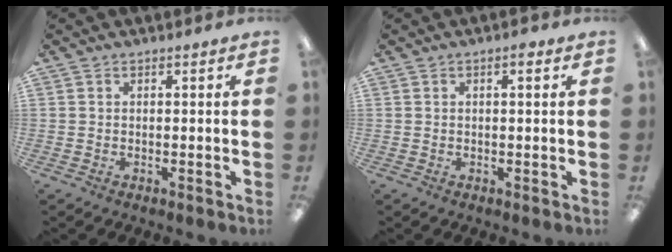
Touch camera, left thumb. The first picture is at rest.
{"total": 1.7, "force": [0.8, 0.4, 1.4], "torque": [-0.015, -0.003, 0.009]}